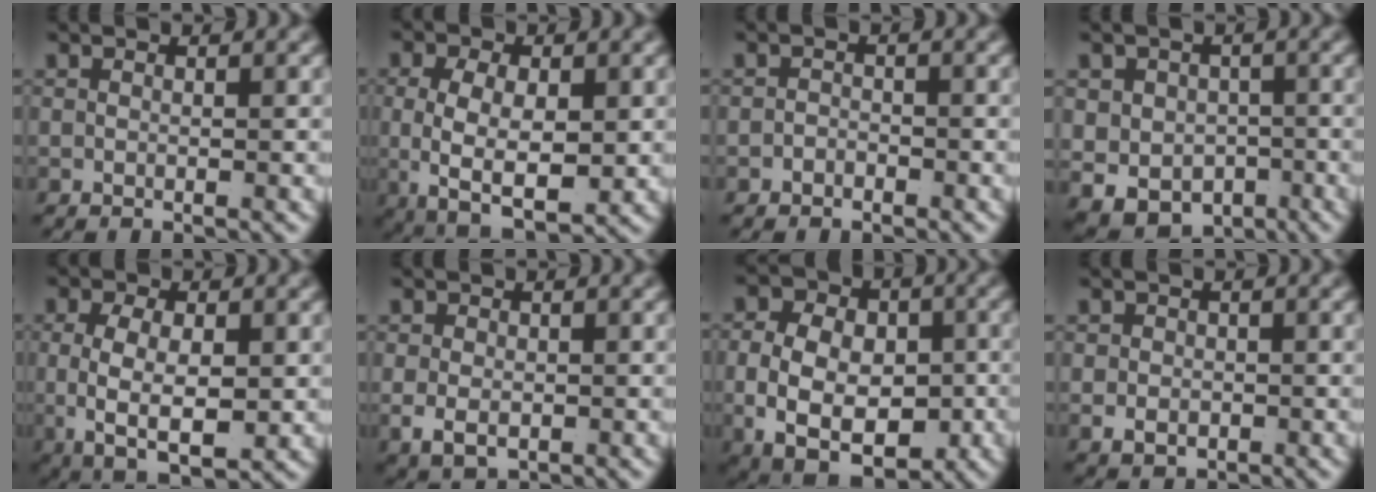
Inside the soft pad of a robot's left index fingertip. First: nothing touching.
{"total": 8.8, "force": [-2.0, 5.8, 6.4], "torque": [-0.127, -0.040, -0.014]}
{"total": 1.2, "force": [-1.0, 0.5, -0.1], "torque": [0.009, -0.008, -0.017]}
{"total": 10.1, "force": [-4.5, 8.2, 3.8], "torque": [-0.078, -0.057, -0.058]}
{"total": 7.7, "force": [-1.4, 4.5, 6.1], "torque": [-0.120, -0.030, -0.008]}
{"total": 3.0, "force": [-0.5, 2.2, 1.9], "torque": [-0.041, -0.023, 0.007]}
{"total": 12.8, "force": [-4.6, 9.3, 7.4], "torque": [-0.132, -0.047, -0.060]}
{"total": 2.2, "force": [-0.4, 1.8, 1.1], "torque": [-0.021, -0.013, 0.003]}